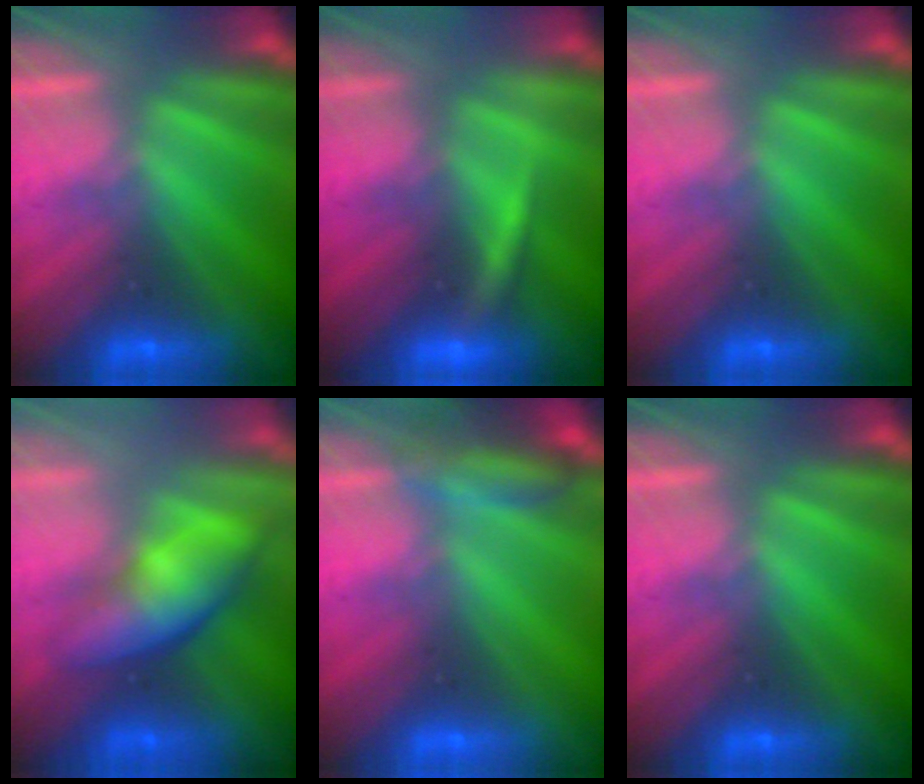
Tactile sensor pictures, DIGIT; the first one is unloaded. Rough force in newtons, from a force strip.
{"total": 3.0}
{"total": 0.0}
{"total": 3.6}
{"total": 2.5}
{"total": 0.0}